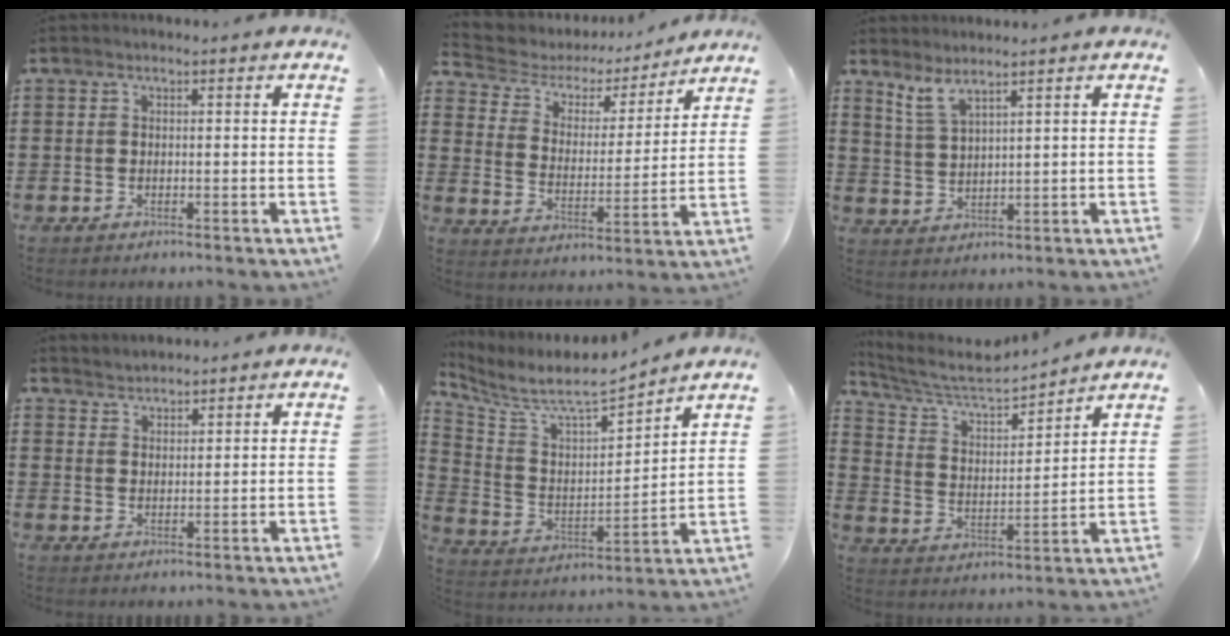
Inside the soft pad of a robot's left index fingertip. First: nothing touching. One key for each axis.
{"total": 4.1, "fx": 3.4, "fy": 2.1, "fz": 1.1, "tx": -0.046, "ty": -0.021, "tz": 0.049}
{"total": 3.5, "fx": 2.8, "fy": 0.4, "fz": 2.0, "tx": -0.047, "ty": -0.004, "tz": 0.052}
{"total": 2.1, "fx": 2.0, "fy": 0.1, "fz": -0.6, "tx": 0.006, "ty": -0.002, "tz": 0.040}
{"total": 6.2, "fx": 5.7, "fy": 1.0, "fz": 2.2, "tx": -0.075, "ty": -0.052, "tz": 0.091}
{"total": 6.8, "fx": 6.4, "fy": 0.9, "fz": 2.3, "tx": -0.075, "ty": -0.046, "tz": 0.106}